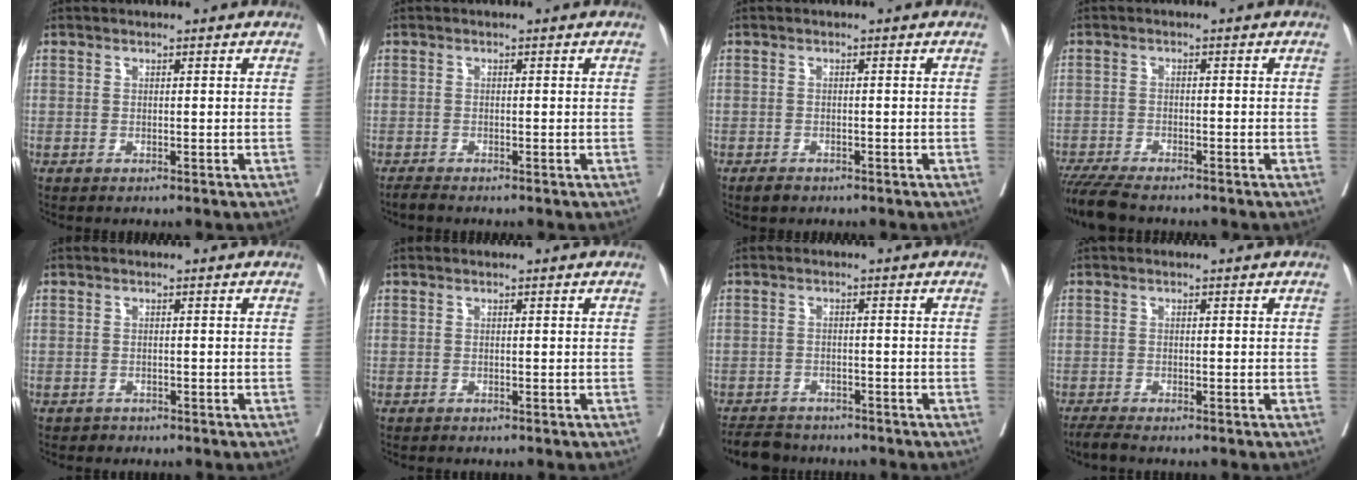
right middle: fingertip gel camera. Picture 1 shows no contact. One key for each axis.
{"total": 1.1, "fx": -1.0, "fy": -0.1, "fz": 0.4, "tx": -0.014, "ty": -0.005, "tz": -0.021}
{"total": 1.6, "fx": -1.3, "fy": 0.9, "fz": 0.6, "tx": -0.013, "ty": 0.000, "tz": -0.017}
{"total": 6.5, "fx": -5.7, "fy": 0.8, "fz": 3.0, "tx": -0.051, "ty": -0.018, "tz": -0.101}
{"total": 0.9, "fx": -0.7, "fy": 0.5, "fz": -0.1, "tx": -0.003, "ty": 0.002, "tz": -0.014}
{"total": 0.0}
{"total": 5.4, "fx": -5.1, "fy": 1.8, "fz": 0.7, "tx": -0.010, "ty": -0.010, "tz": -0.082}
{"total": 1.9, "fx": -1.7, "fy": -0.2, "fz": 0.8, "tx": -0.021, "ty": -0.008, "tz": -0.035}